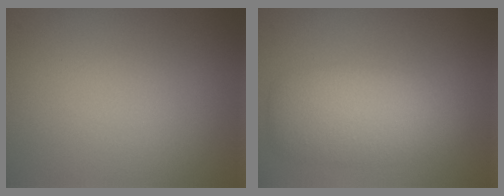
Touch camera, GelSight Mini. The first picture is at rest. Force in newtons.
{"total": 5.3, "press": 5.2, "slide": 0.5}